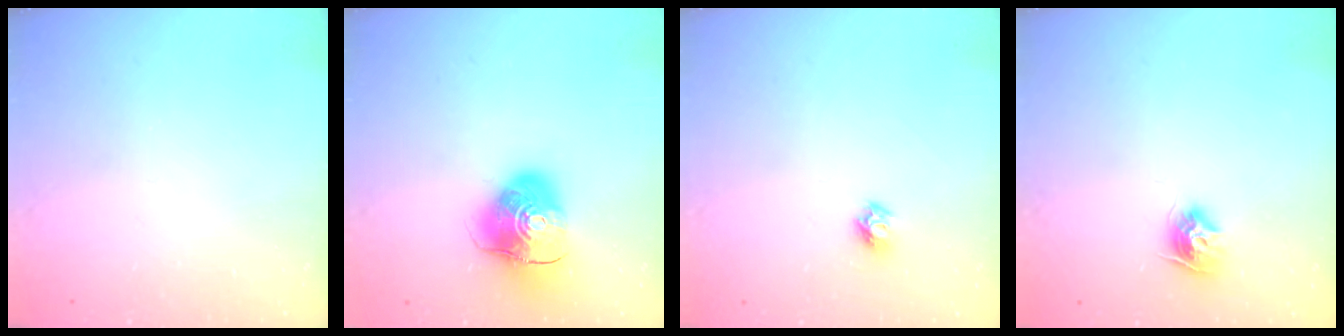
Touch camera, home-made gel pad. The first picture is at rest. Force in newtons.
{"total": 10.8, "press": 10.6, "slide": 1.7}
{"total": 5.5, "press": 5.5, "slide": 0.3}
{"total": 9.6, "press": 9.6, "slide": 0.7}